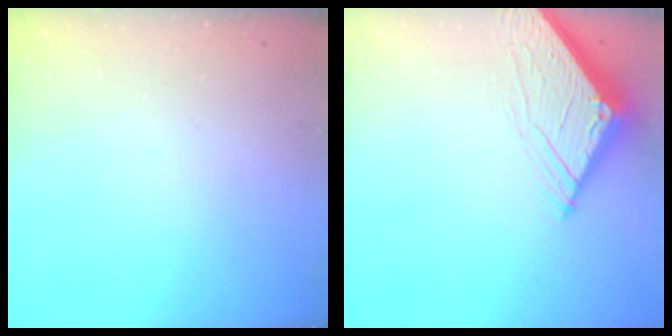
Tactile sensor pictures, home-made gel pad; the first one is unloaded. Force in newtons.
{"total": 6.6, "press": 6.6, "slide": 0.7}